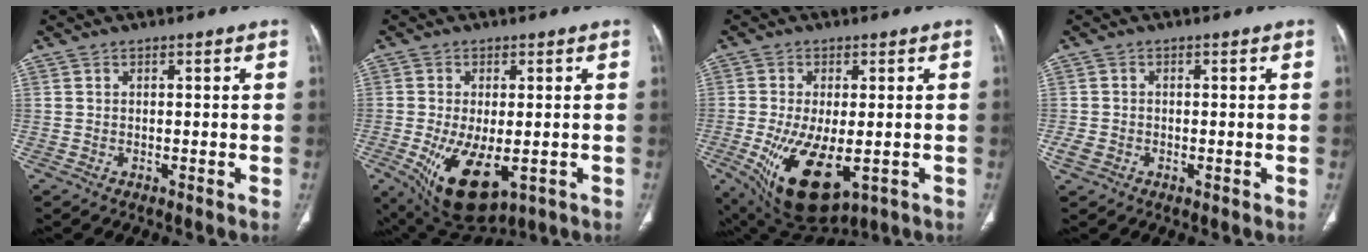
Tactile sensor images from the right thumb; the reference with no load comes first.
{"total": 12.9, "force": [-4.0, 6.2, 10.5], "torque": [-0.182, -0.015, -0.044]}
{"total": 14.4, "force": [-4.2, 6.8, 12.0], "torque": [-0.218, -0.017, -0.045]}
{"total": 2.1, "force": [-0.7, 1.6, 1.2], "torque": [-0.028, 0.005, -0.013]}